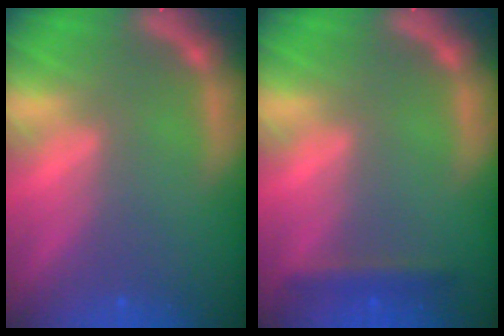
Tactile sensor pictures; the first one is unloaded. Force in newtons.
{"total": 1.9}